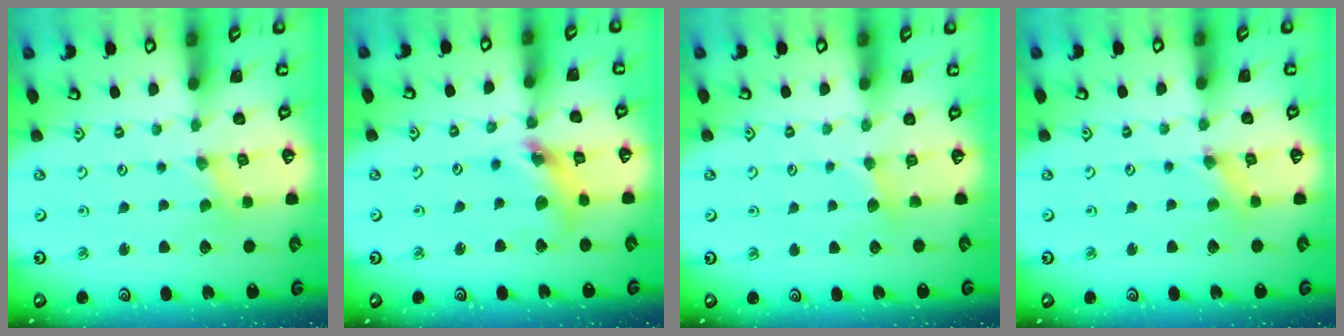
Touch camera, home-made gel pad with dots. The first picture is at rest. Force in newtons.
{"total": 10.9, "press": 10.8, "slide": 1.4}
{"total": 2.5, "press": 2.4, "slide": 0.2}
{"total": 1.4, "press": 1.4, "slide": 0.2}